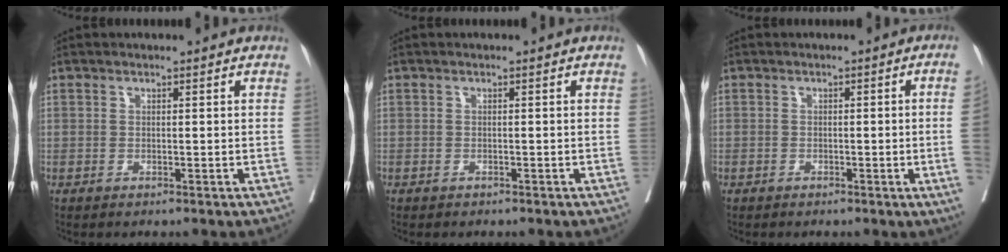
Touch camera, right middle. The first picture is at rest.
{"total": 1.1, "force": [-0.9, 0.5, 0.3], "torque": [-0.014, -0.001, -0.013]}
{"total": 4.4, "force": [-0.9, -1.4, 4.1], "torque": [-0.052, -0.005, -0.011]}